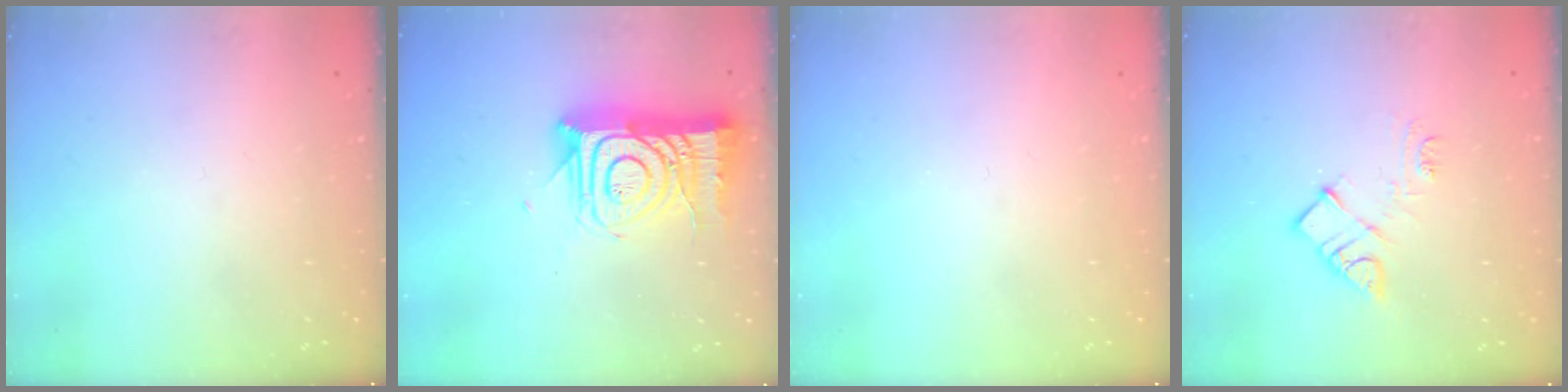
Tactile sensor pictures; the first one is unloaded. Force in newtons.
{"total": 16.7, "press": 16.6, "slide": 1.4}
{"total": 0.0}
{"total": 9.3, "press": 9.3, "slide": 0.5}